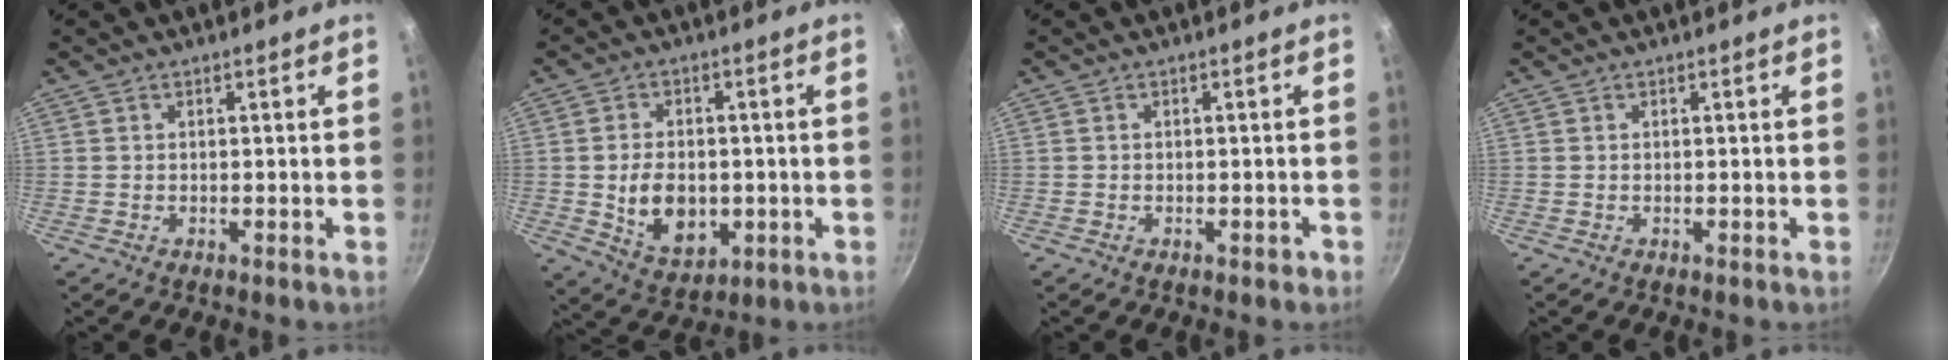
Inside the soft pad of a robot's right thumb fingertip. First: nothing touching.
{"total": 10.7, "force": [-1.2, 7.5, 7.6], "torque": [-0.102, -0.004, -0.006]}
{"total": 0.9, "force": [-0.5, 0.6, 0.5], "torque": [0.002, 0.010, -0.002]}
{"total": 0.0}